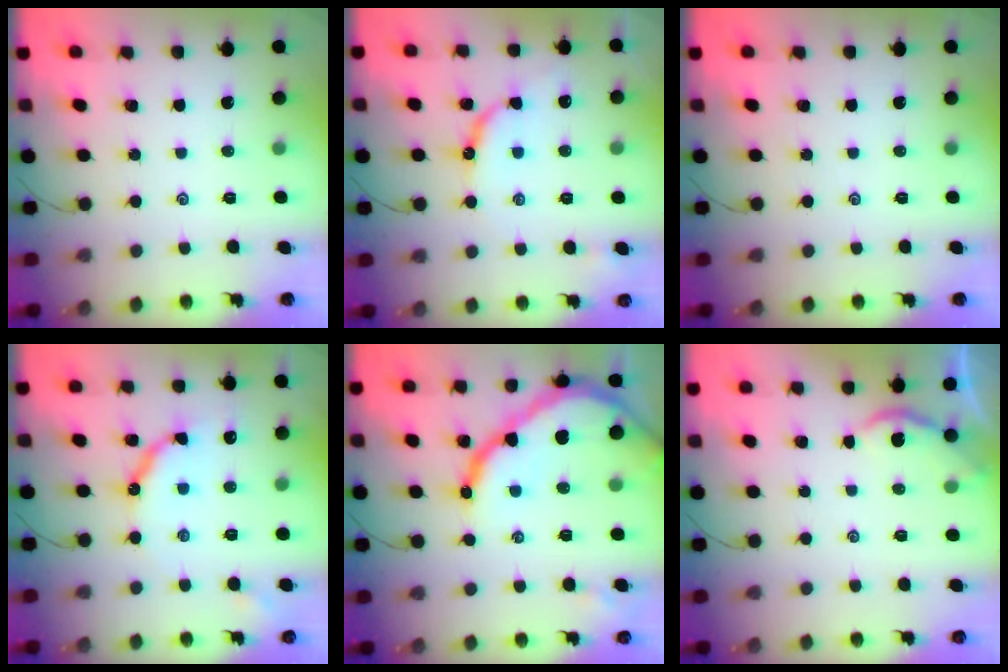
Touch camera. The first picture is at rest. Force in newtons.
{"total": 9.3, "press": 9.2, "slide": 1.0}
{"total": 0.0}
{"total": 9.6, "press": 9.5, "slide": 0.9}
{"total": 19.0, "press": 18.9, "slide": 1.9}
{"total": 1.9, "press": 1.8, "slide": 0.4}